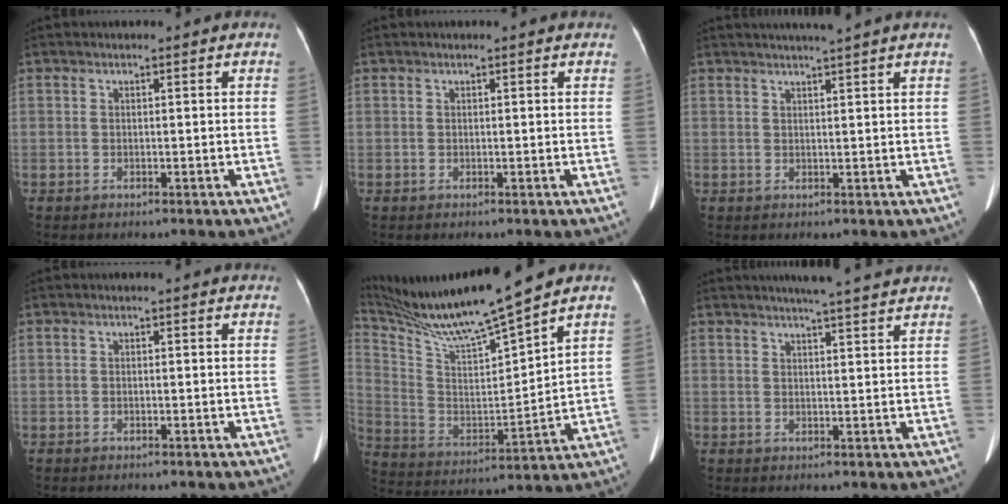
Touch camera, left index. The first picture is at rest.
{"total": 2.0, "force": [1.8, 0.3, 0.7], "torque": [-0.011, 0.023, 0.019]}
{"total": 5.1, "force": [4.4, -1.2, 2.3], "torque": [-0.028, 0.012, 0.059]}
{"total": 1.3, "force": [1.2, 0.4, 0.3], "torque": [-0.016, 0.007, 0.007]}
{"total": 17.5, "force": [15.3, -1.1, 8.4], "torque": [-0.167, -0.013, 0.280]}
{"total": 10.1, "force": [9.1, 0.3, 4.4], "torque": [-0.063, 0.016, 0.108]}